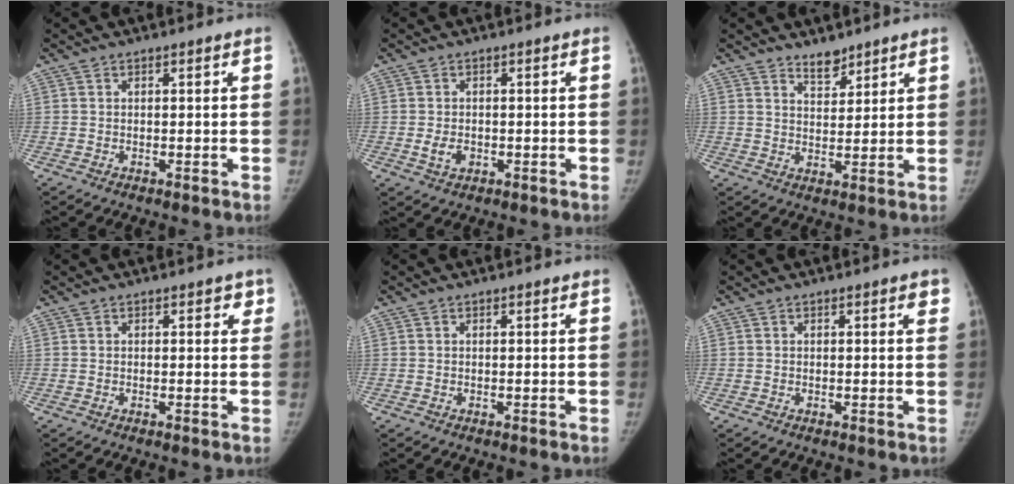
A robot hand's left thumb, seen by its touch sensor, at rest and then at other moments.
{"total": 2.7, "force": [-0.6, 1.9, 1.8], "torque": [-0.027, 0.001, -0.008]}
{"total": 3.8, "force": [3.3, 1.6, 1.1], "torque": [-0.001, -0.028, 0.056]}
{"total": 1.7, "force": [1.0, 1.0, 1.0], "torque": [0.007, -0.002, 0.007]}
{"total": 0.0}
{"total": 1.4, "force": [0.8, 0.4, 1.1], "torque": [-0.011, -0.002, 0.007]}